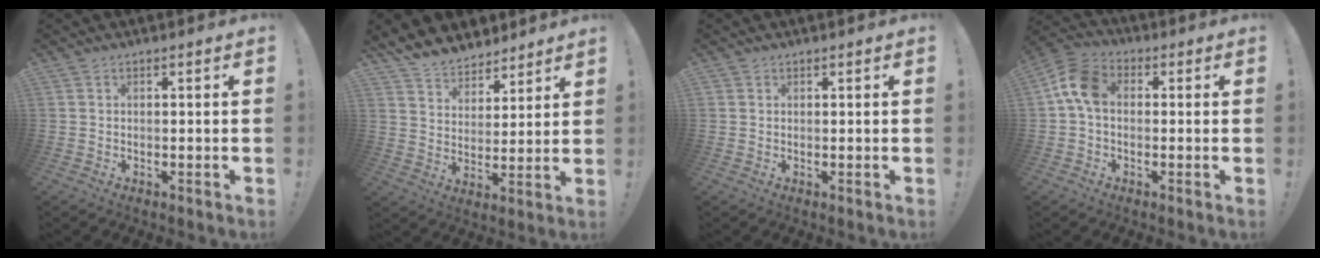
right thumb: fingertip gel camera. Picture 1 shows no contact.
{"total": 8.6, "force": [7.2, 4.6, 0.8], "torque": [-0.028, -0.064, 0.143]}
{"total": 0.9, "force": [0.7, 0.5, 0.0], "torque": [0.001, -0.001, 0.013]}
{"total": 9.4, "force": [0.8, 6.2, 7.0], "torque": [-0.141, 0.013, 0.020]}